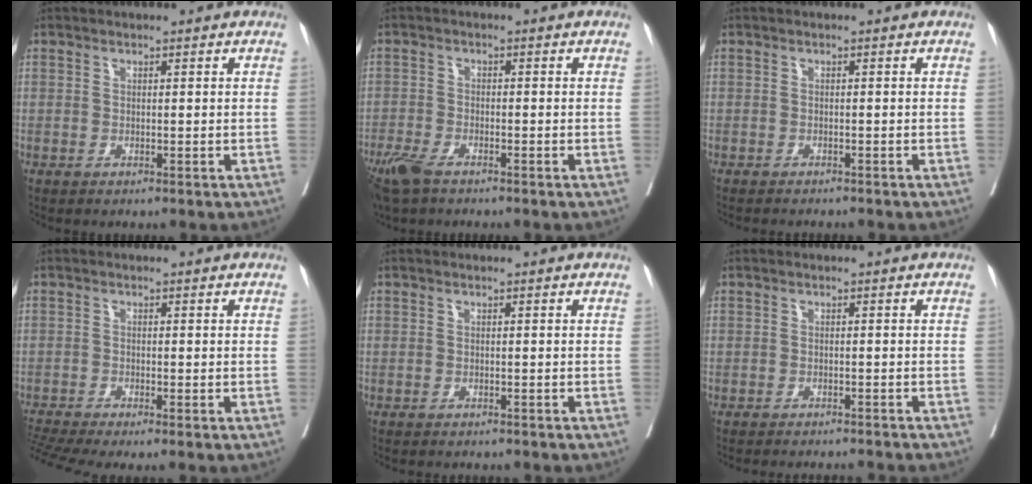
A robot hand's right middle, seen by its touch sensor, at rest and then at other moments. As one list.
[{"total": 5.4, "force": [-4.1, 1.7, 3.2], "torque": [-0.065, -0.011, -0.077]}, {"total": 4.3, "force": [-4.0, 0.7, 1.5], "torque": [-0.015, -0.004, -0.050]}, {"total": 5.2, "force": [-4.5, -1.0, 2.4], "torque": [-0.051, -0.009, -0.083]}, {"total": 4.1, "force": [-3.8, 0.9, 1.5], "torque": [-0.016, -0.003, -0.046]}, {"total": 9.0, "force": [-8.6, 0.6, 2.7], "torque": [-0.023, -0.008, -0.103]}]